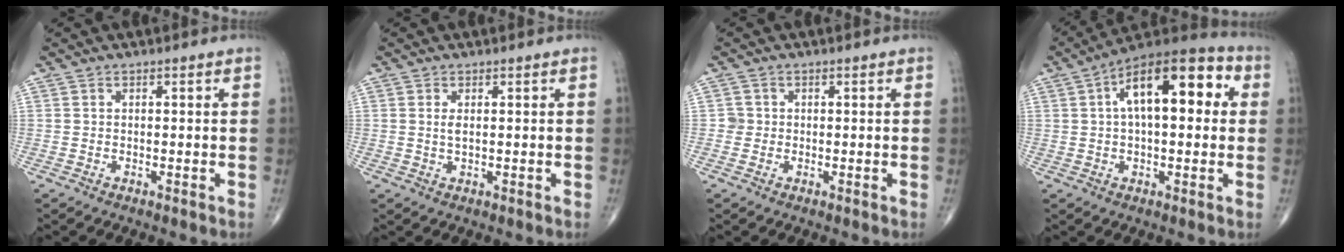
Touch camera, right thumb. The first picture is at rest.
{"total": 1.4, "force": [0.3, 0.5, 1.3], "torque": [-0.031, -0.003, 0.010]}
{"total": 1.4, "force": [-0.1, 1.4, 0.0], "torque": [0.009, 0.005, -0.004]}
{"total": 17.4, "force": [3.9, 8.1, 14.9], "torque": [-0.202, 0.034, 0.051]}